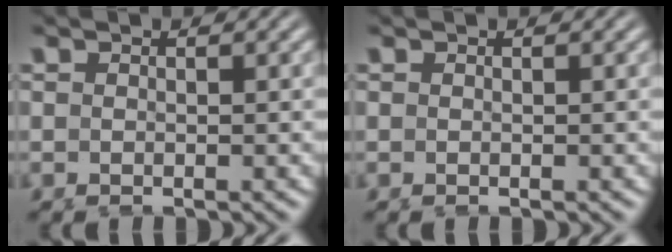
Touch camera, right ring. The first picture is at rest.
{"total": 0.0}